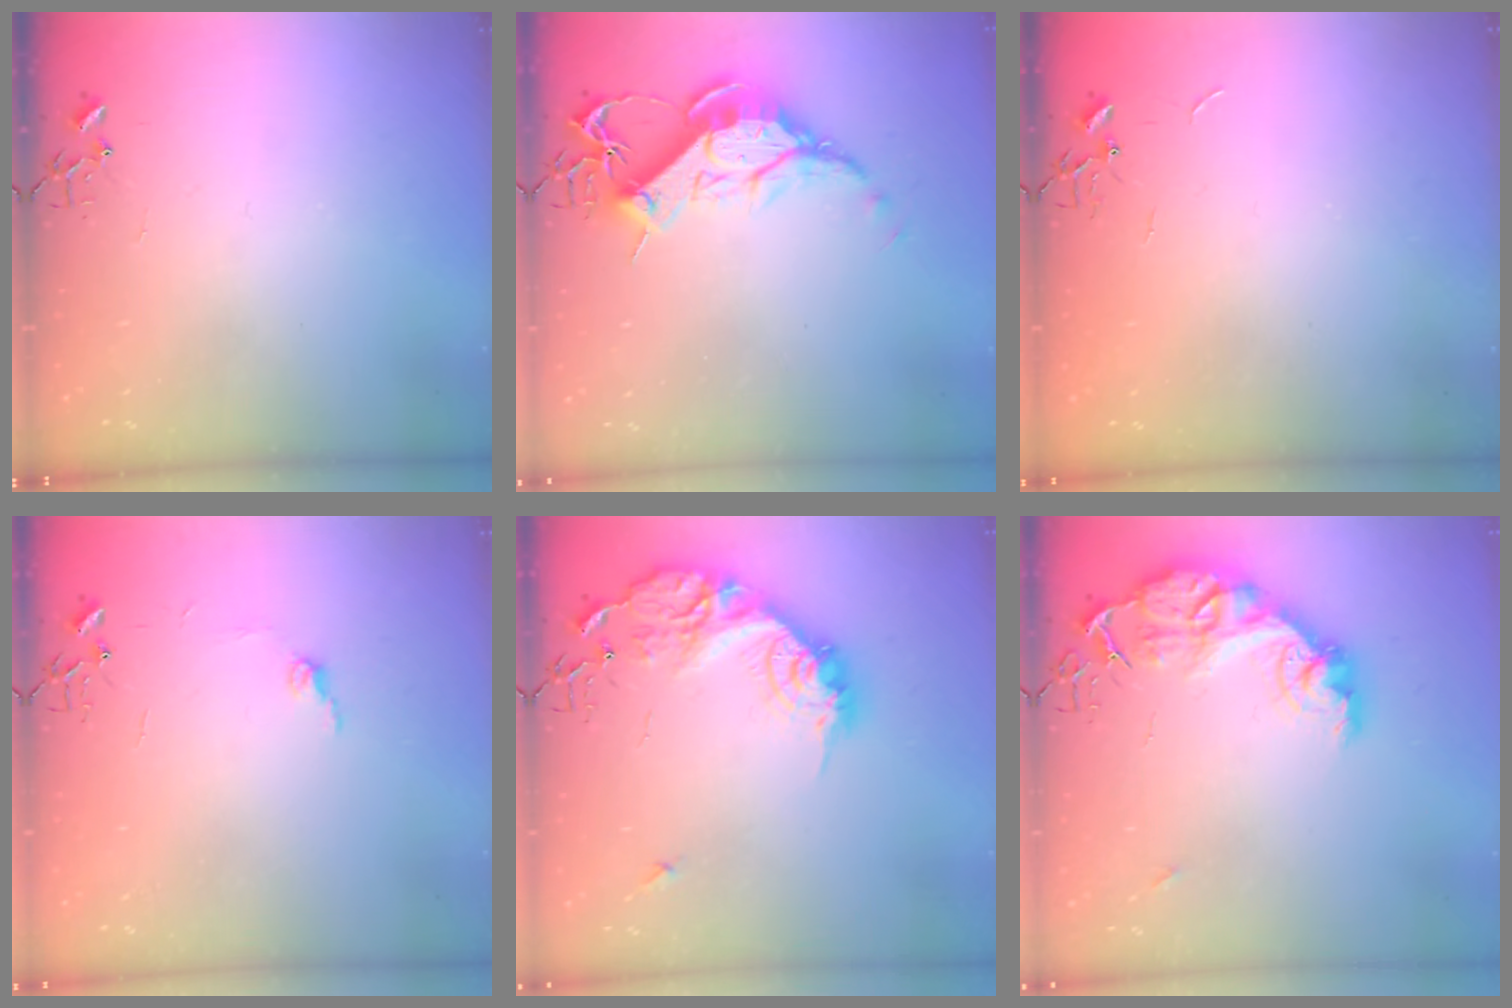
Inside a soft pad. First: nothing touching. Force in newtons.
{"total": 15.4, "press": 15.3, "slide": 1.4}
{"total": 0.6, "press": 0.6, "slide": 0.1}
{"total": 6.6, "press": 6.6, "slide": 0.7}
{"total": 19.9, "press": 19.9, "slide": 1.4}
{"total": 16.0, "press": 16.0, "slide": 1.1}